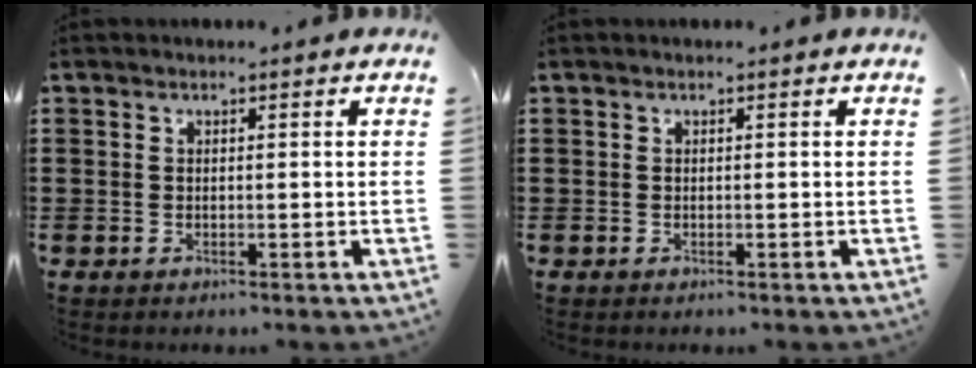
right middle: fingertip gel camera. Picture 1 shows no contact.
{"total": 0.0}